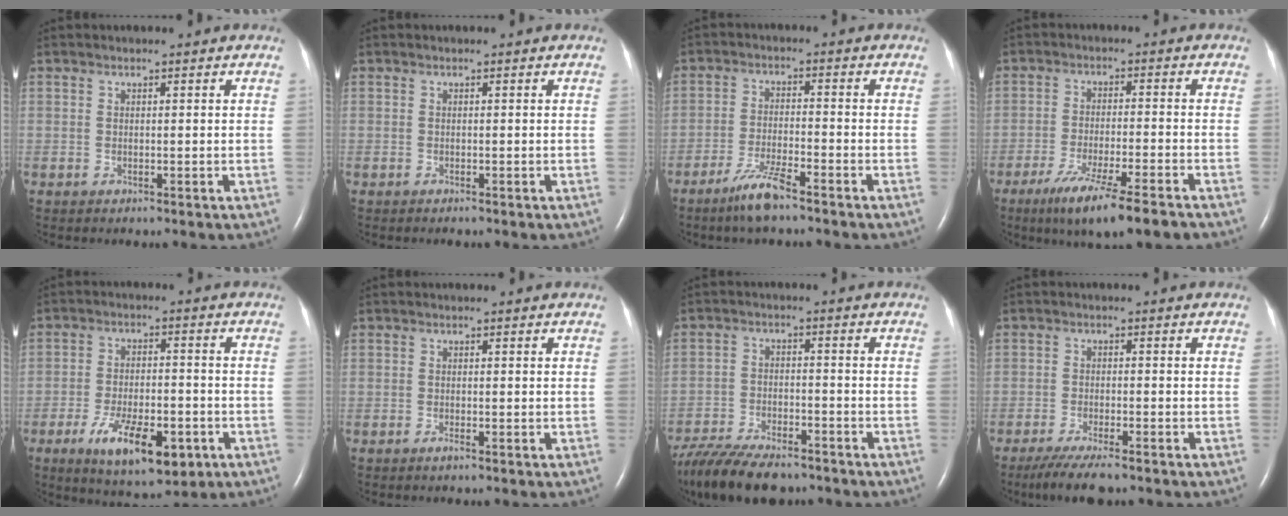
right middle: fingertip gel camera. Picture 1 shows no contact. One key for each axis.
{"total": 0.0}
{"total": 5.7, "fx": -4.3, "fy": 0.4, "fz": 3.7, "tx": -0.083, "ty": -0.011, "tz": -0.083}
{"total": 11.3, "fx": -7.9, "fy": 0.5, "fz": 8.1, "tx": -0.137, "ty": -0.029, "tz": -0.125}
{"total": 11.6, "fx": -5.5, "fy": 4.2, "fz": 9.3, "tx": -0.161, "ty": -0.013, "tz": -0.079}
{"total": 0.7, "fx": -0.5, "fy": 0.0, "fz": 0.4, "tx": -0.013, "ty": -0.001, "tz": -0.009}
{"total": 14.4, "fx": -11.6, "fy": 4.4, "fz": 7.2, "tx": -0.146, "ty": -0.019, "tz": -0.189}
{"total": 7.1, "fx": -5.6, "fy": 1.1, "fz": 4.2, "tx": -0.073, "ty": -0.017, "tz": -0.092}